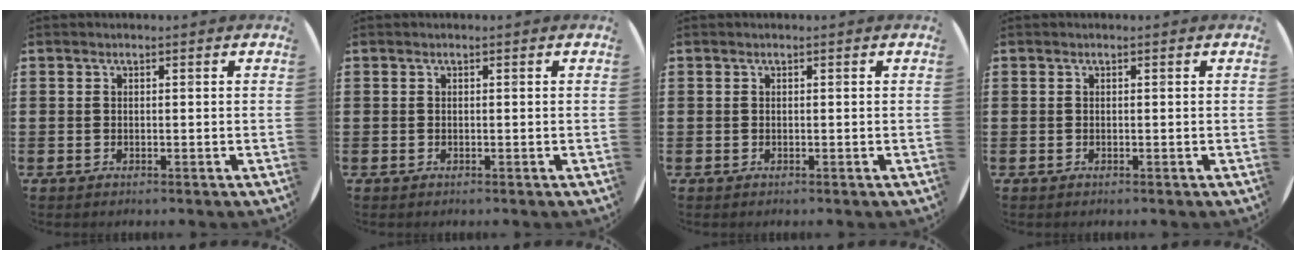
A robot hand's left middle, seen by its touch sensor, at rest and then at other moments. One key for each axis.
{"total": 0.0}
{"total": 0.0}
{"total": 0.0}